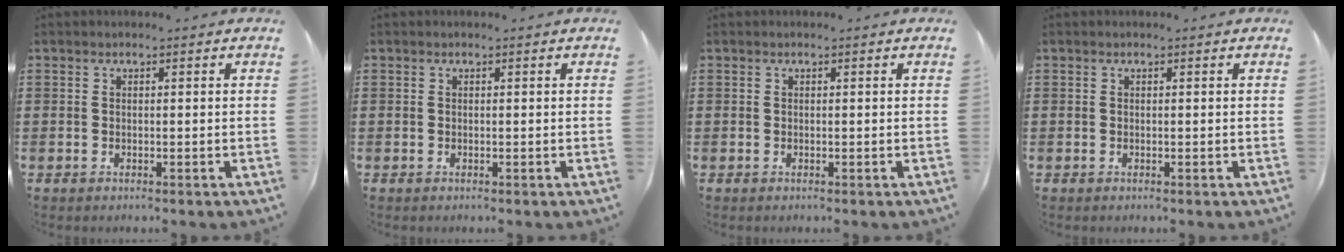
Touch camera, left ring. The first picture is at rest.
{"total": 0.0}
{"total": 0.0}
{"total": 0.0}